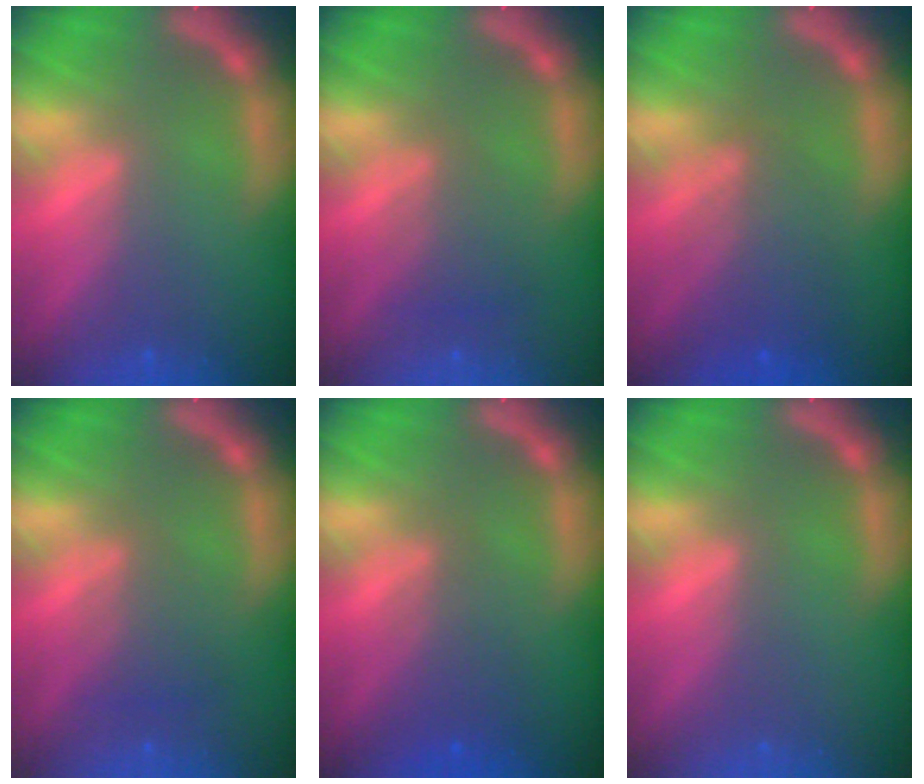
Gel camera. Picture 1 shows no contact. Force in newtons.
{"total": 2.5}
{"total": 4.5}
{"total": 2.5}
{"total": 3.0}
{"total": 0.0}